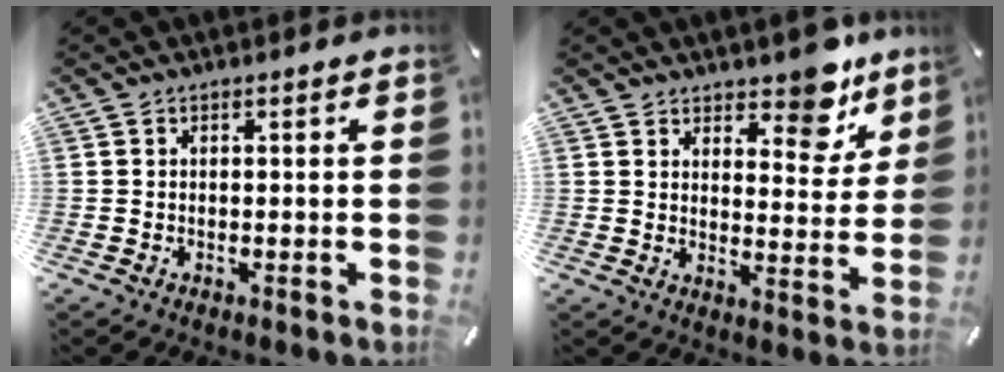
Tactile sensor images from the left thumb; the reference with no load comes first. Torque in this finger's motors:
{"motor_torque": [1.06, 0.20, 0.12, 0.05, 0.03]}